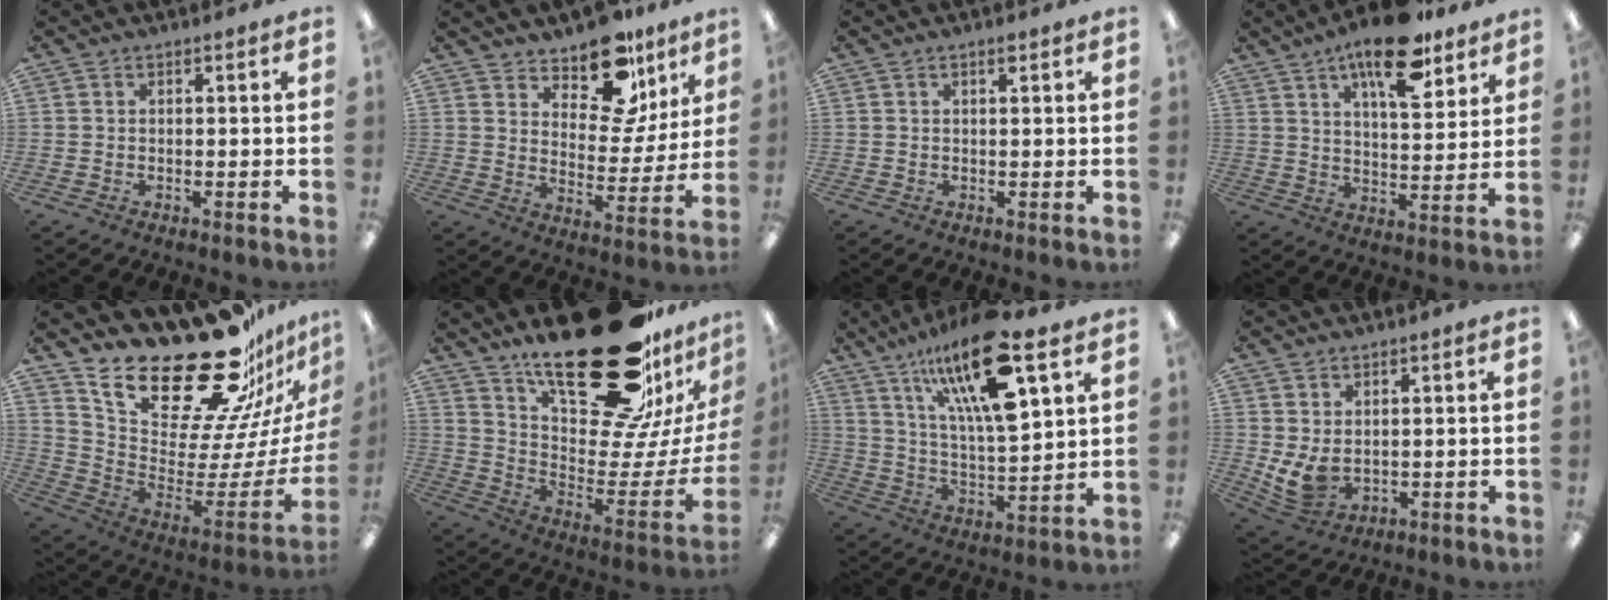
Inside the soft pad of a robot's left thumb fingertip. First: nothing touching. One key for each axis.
{"total": 15.5, "fx": 12.2, "fy": 6.9, "fz": 6.6, "tx": -0.098, "ty": -0.084, "tz": 0.215}
{"total": 1.2, "fx": 0.9, "fy": 0.4, "fz": 0.7, "tx": -0.007, "ty": -0.003, "tz": 0.013}
{"total": 15.6, "fx": 10.5, "fy": 5.8, "fz": 10.0, "tx": -0.144, "ty": -0.051, "tz": 0.172}
{"total": 30.6, "fx": 23.1, "fy": 11.3, "fz": 16.5, "tx": -0.250, "ty": -0.186, "tz": 0.426}
{"total": 32.1, "fx": 20.8, "fy": 13.3, "fz": 20.6, "tx": -0.256, "ty": -0.145, "tz": 0.379}
{"total": 20.9, "fx": 12.6, "fy": 5.8, "fz": 15.6, "tx": -0.281, "ty": -0.064, "tz": 0.201}
{"total": 6.2, "fx": 1.5, "fy": 4.8, "fz": 3.7, "tx": -0.085, "ty": -0.016, "tz": 0.031}